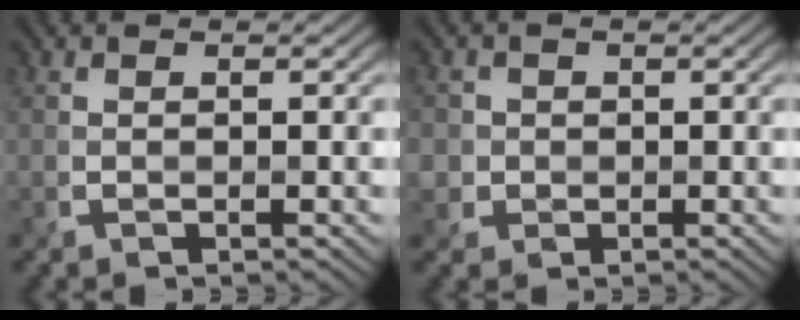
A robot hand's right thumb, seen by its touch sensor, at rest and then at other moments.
{"total": 2.5, "force": [0.2, 2.5, 0.2], "torque": [-0.016, -0.004, 0.005]}